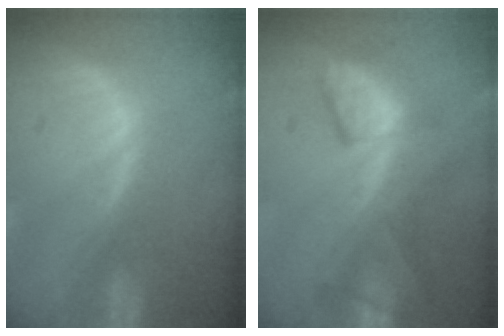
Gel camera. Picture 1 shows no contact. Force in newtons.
{"total": 7.7, "press": 7.2, "slide": 2.6}